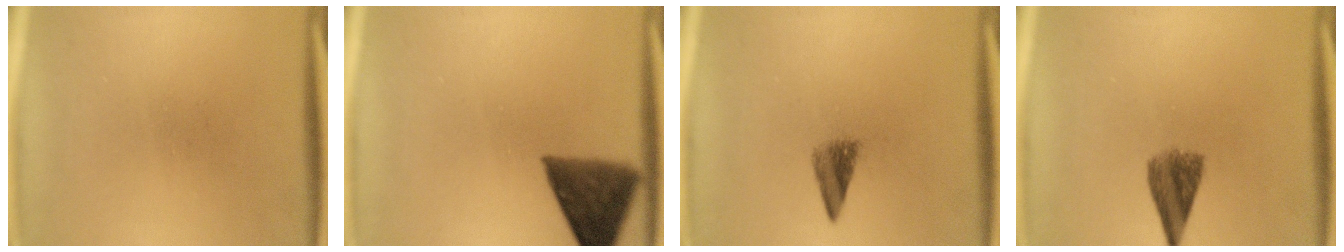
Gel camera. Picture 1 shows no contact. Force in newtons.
{"total": 10.3}
{"total": 2.9}
{"total": 5.3}